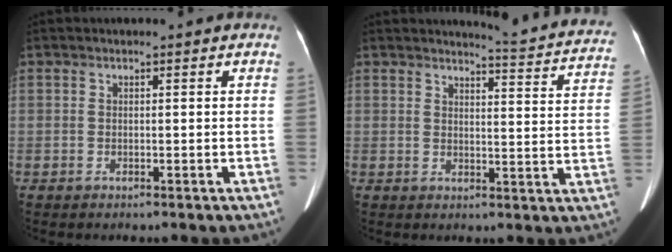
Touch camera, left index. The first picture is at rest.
{"total": 12.8, "force": [12.4, 0.1, 2.9], "torque": [-0.027, -0.069, 0.122]}